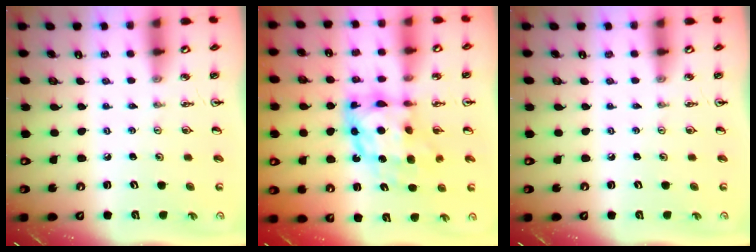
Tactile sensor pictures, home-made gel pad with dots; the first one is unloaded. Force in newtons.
{"total": 11.2, "press": 11.2, "slide": 0.8}
{"total": 0.0}